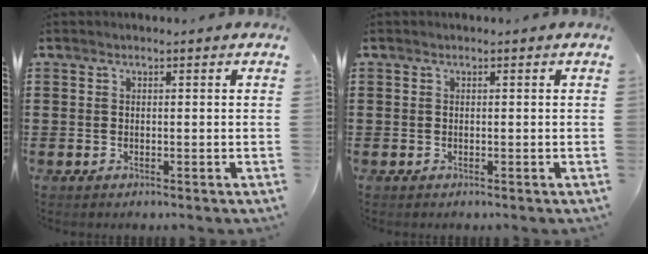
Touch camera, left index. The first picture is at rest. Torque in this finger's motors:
{"motor_torque": [0.00, 0.00, 0.00, 0.00]}